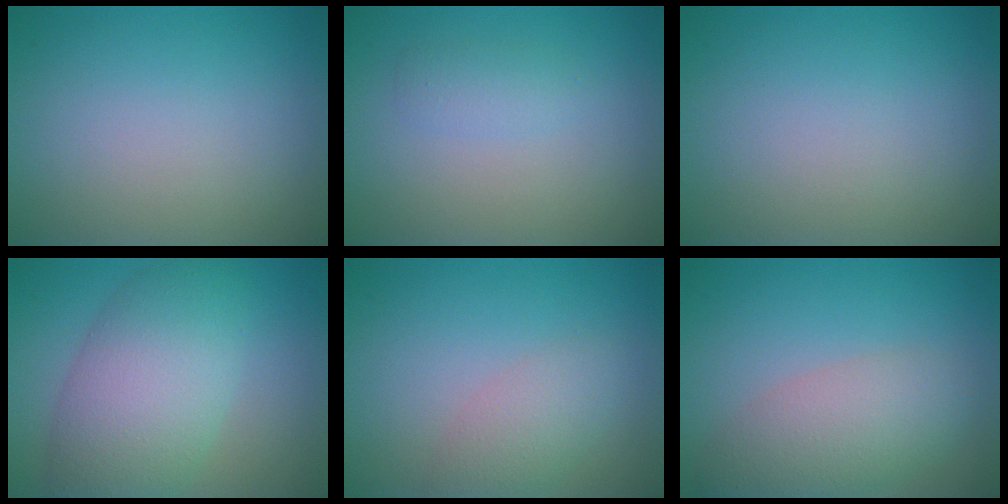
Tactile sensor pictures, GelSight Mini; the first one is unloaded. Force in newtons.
{"total": 1.5, "press": 1.4, "slide": 0.1}
{"total": 0.0}
{"total": 8.2, "press": 8.2, "slide": 0.3}
{"total": 2.7, "press": 2.7, "slide": 0.1}
{"total": 4.7, "press": 4.7, "slide": 0.3}